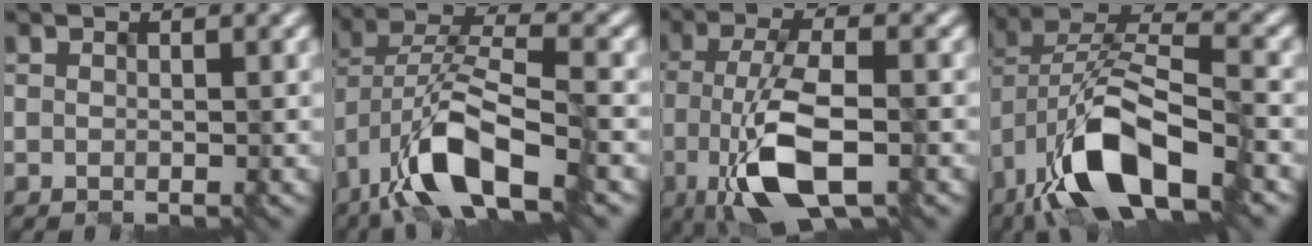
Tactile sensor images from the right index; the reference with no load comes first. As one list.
[{"total": 9.6, "force": [-5.4, 3.2, 7.2], "torque": [-0.138, 0.008, -0.102]}, {"total": 7.6, "force": [-2.8, 2.7, 6.6], "torque": [-0.135, 0.001, -0.053]}, {"total": 11.6, "force": [-6.2, 4.2, 8.8], "torque": [-0.170, 0.004, -0.115]}]